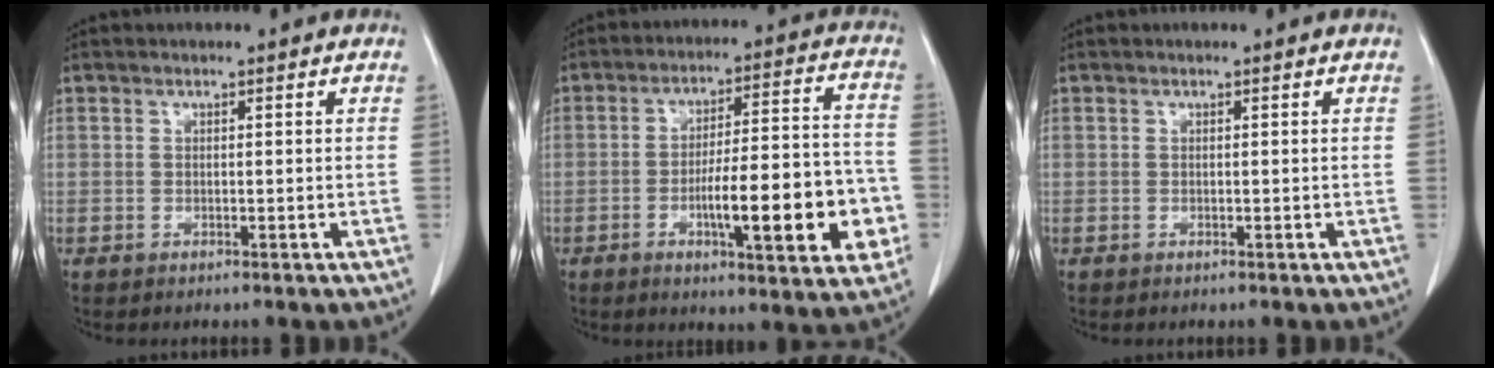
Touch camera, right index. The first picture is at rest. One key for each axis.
{"total": 16.6, "fx": -4.8, "fy": 3.4, "fz": 15.5, "tx": -0.215, "ty": 0.016, "tz": -0.065}
{"total": 0.0}